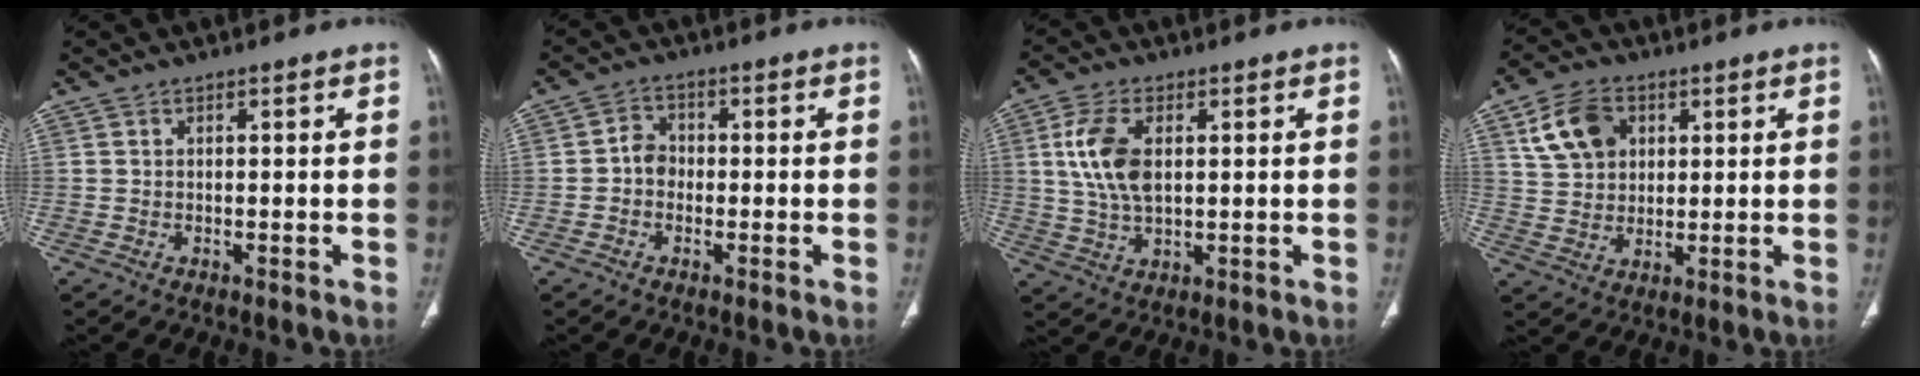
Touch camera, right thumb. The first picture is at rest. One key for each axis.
{"total": 3.5, "fx": -0.8, "fy": 3.0, "fz": 1.7, "tx": -0.011, "ty": 0.014, "tz": -0.022}
{"total": 9.6, "fx": 1.9, "fy": 5.3, "fz": 7.8, "tx": -0.162, "ty": -0.002, "tz": 0.040}
{"total": 9.7, "fx": 3.8, "fy": 7.1, "fz": 5.3, "tx": -0.080, "ty": -0.003, "tz": 0.074}